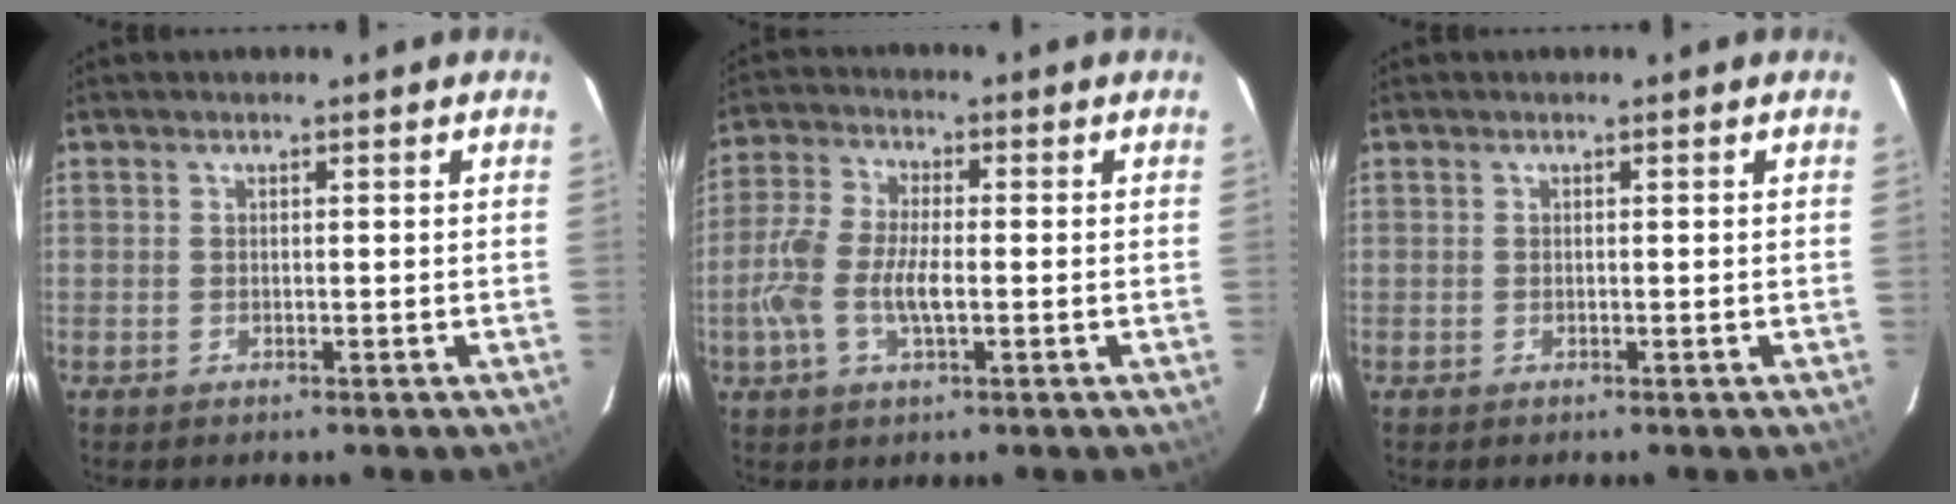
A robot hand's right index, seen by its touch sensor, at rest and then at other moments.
{"total": 8.8, "force": [-1.9, 3.5, 7.9], "torque": [-0.174, 0.004, -0.040]}
{"total": 0.0}